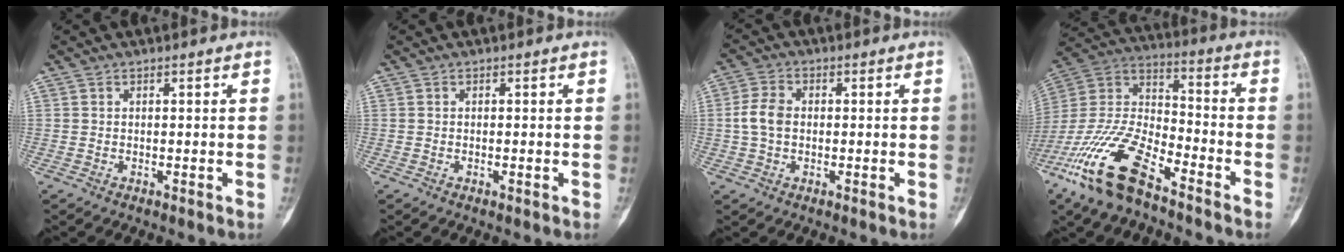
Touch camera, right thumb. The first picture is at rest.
{"total": 0.7, "force": [-0.2, 0.2, 0.6], "torque": [-0.011, -0.001, -0.002]}
{"total": 5.1, "force": [0.0, 3.6, 3.6], "torque": [-0.077, 0.011, -0.006]}
{"total": 19.3, "force": [-12.2, 7.1, 13.2], "torque": [-0.273, 0.053, -0.233]}